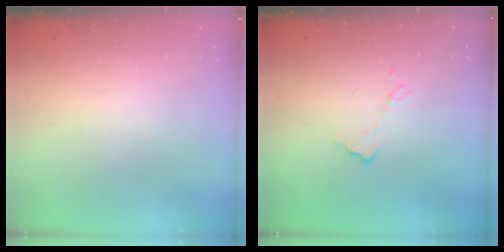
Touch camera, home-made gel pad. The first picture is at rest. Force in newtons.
{"total": 6.3, "press": 6.3, "slide": 0.3}